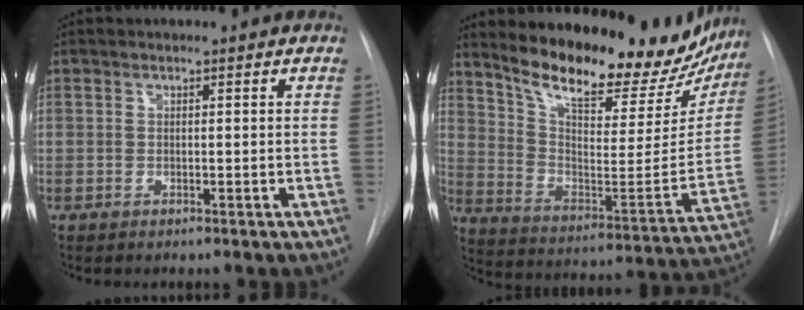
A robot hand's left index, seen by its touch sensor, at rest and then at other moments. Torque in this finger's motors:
{"motor_torque": [1.02, -1.12, 0.33, 0.08]}